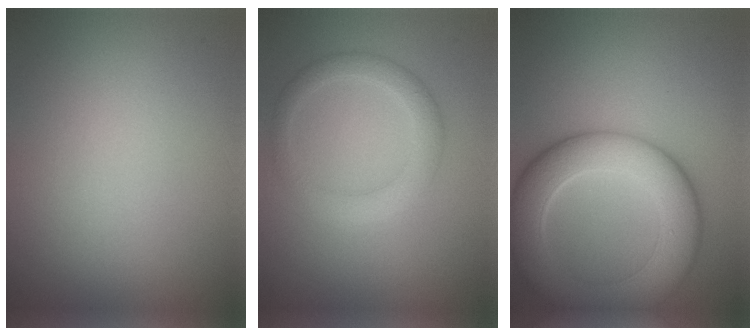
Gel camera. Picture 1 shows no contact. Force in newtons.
{"total": 2.9, "press": 2.9, "slide": 0.2}
{"total": 9.0, "press": 9.0, "slide": 0.6}